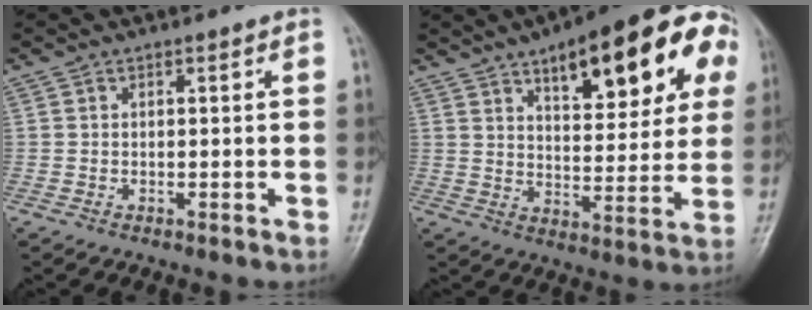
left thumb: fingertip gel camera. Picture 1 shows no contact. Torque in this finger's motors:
{"motor_torque": [1.99, 2.01, 1.49, -1.28, 0.16]}